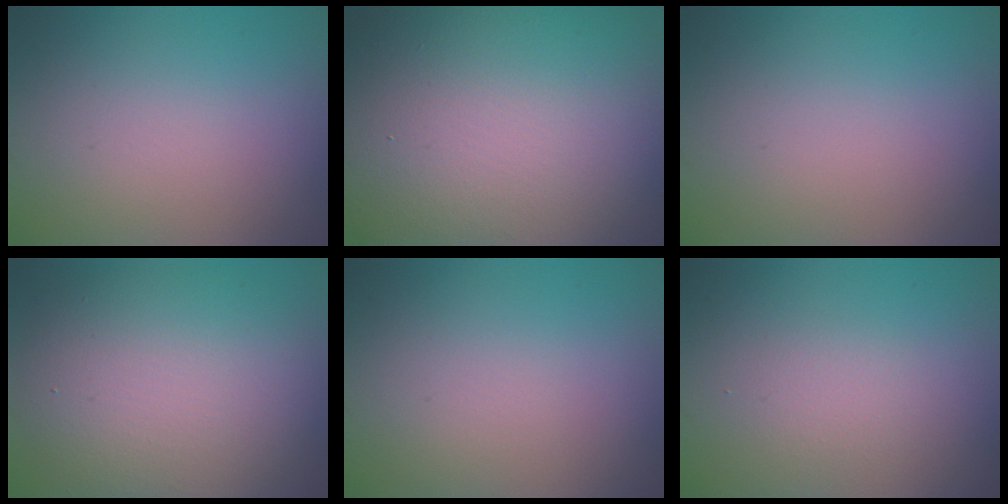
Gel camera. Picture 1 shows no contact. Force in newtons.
{"total": 19.9, "press": 19.8, "slide": 1.4}
{"total": 0.0}
{"total": 9.2, "press": 9.1, "slide": 0.8}
{"total": 0.0}
{"total": 1.3, "press": 1.3, "slide": 0.1}